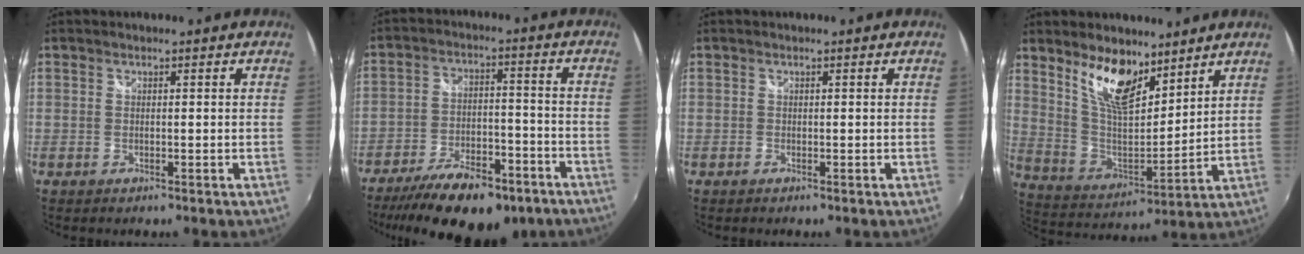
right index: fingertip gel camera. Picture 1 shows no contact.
{"total": 19.0, "force": [-13.5, 8.0, 10.7], "torque": [-0.206, -0.016, -0.195]}
{"total": 0.0}
{"total": 12.9, "force": [8.8, 5.1, 8.0], "torque": [-0.149, -0.008, 0.171]}